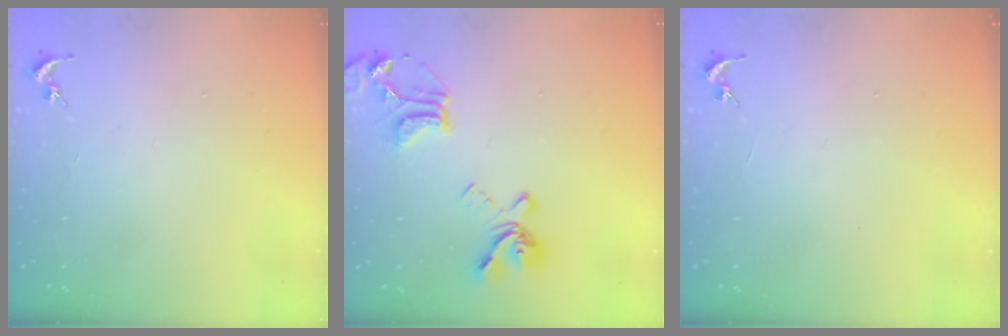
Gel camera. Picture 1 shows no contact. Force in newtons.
{"total": 18.9, "press": 18.8, "slide": 1.9}
{"total": 0.0}